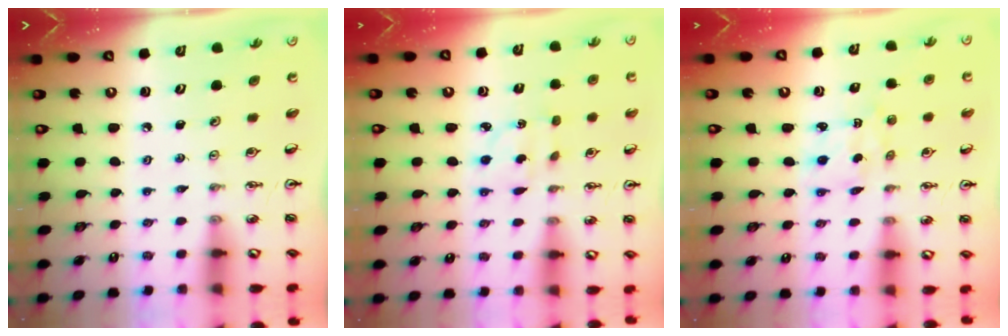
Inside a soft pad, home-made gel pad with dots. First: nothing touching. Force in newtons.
{"total": 2.3, "press": 2.2, "slide": 0.6}
{"total": 2.1, "press": 2.0, "slide": 0.6}